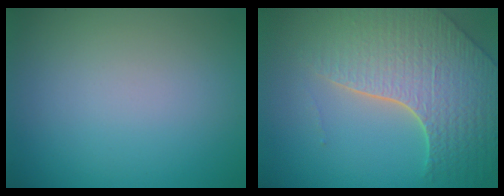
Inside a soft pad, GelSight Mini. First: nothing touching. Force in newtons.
{"total": 7.2, "press": 5.6, "slide": 4.5}